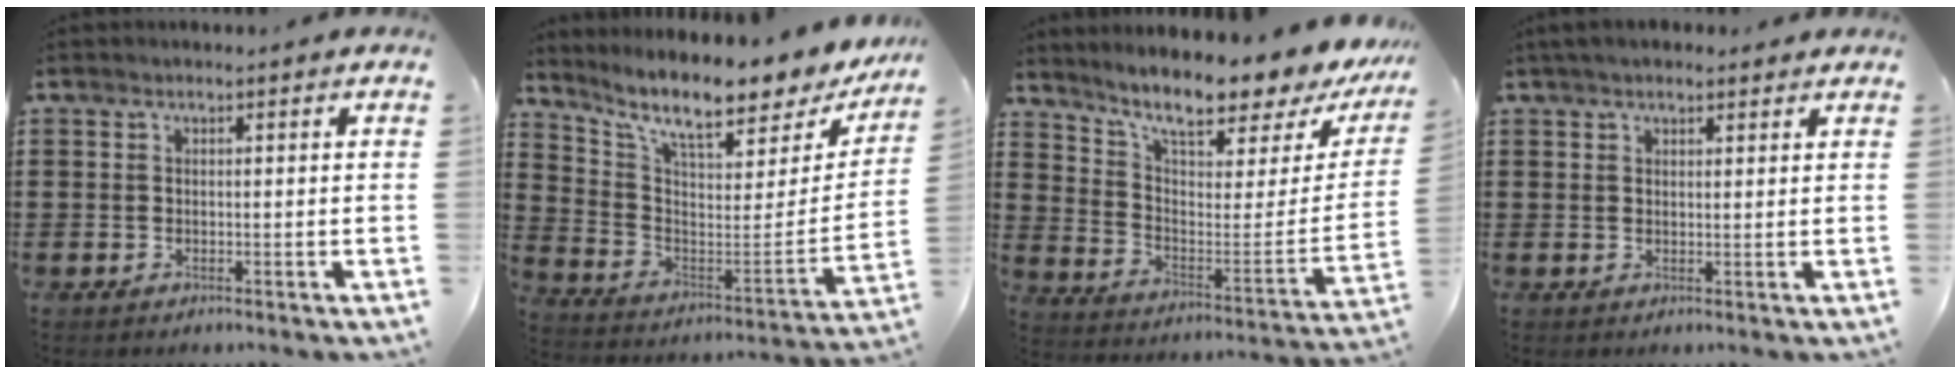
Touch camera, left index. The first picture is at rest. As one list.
[{"total": 10.3, "force": [8.3, 1.4, 6.0], "torque": [-0.135, -0.069, 0.135]}, {"total": 9.4, "force": [7.9, 1.0, 4.9], "torque": [-0.106, -0.067, 0.129]}, {"total": 2.4, "force": [2.0, 0.9, 1.2], "torque": [-0.027, 0.006, 0.036]}]